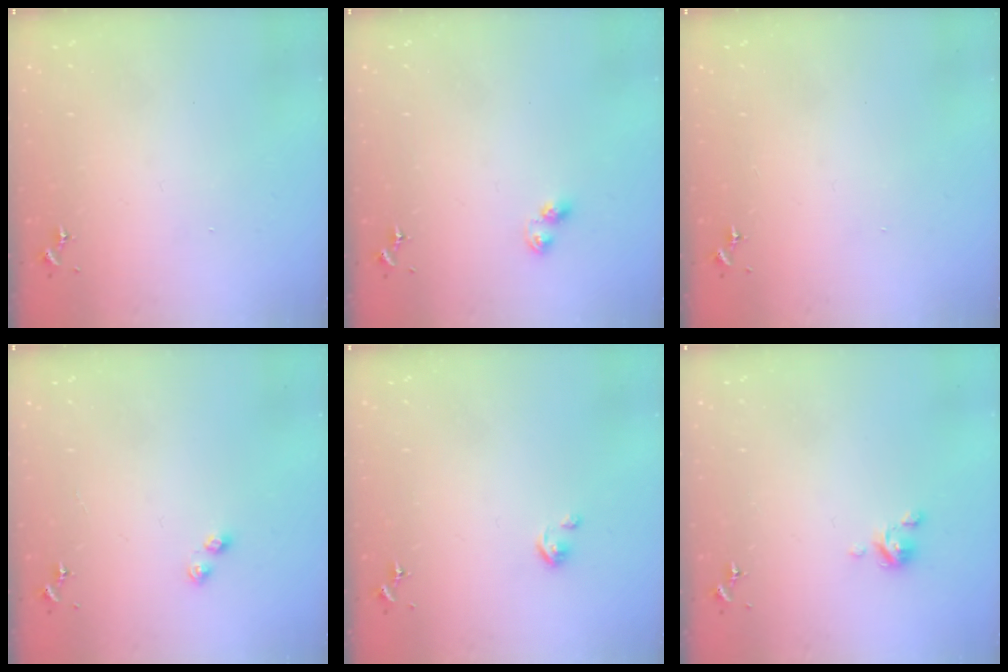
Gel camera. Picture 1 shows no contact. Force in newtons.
{"total": 4.5, "press": 4.4, "slide": 0.6}
{"total": 0.0}
{"total": 2.8, "press": 2.8, "slide": 0.4}
{"total": 3.4, "press": 3.4, "slide": 0.4}
{"total": 3.4, "press": 3.4, "slide": 0.3}